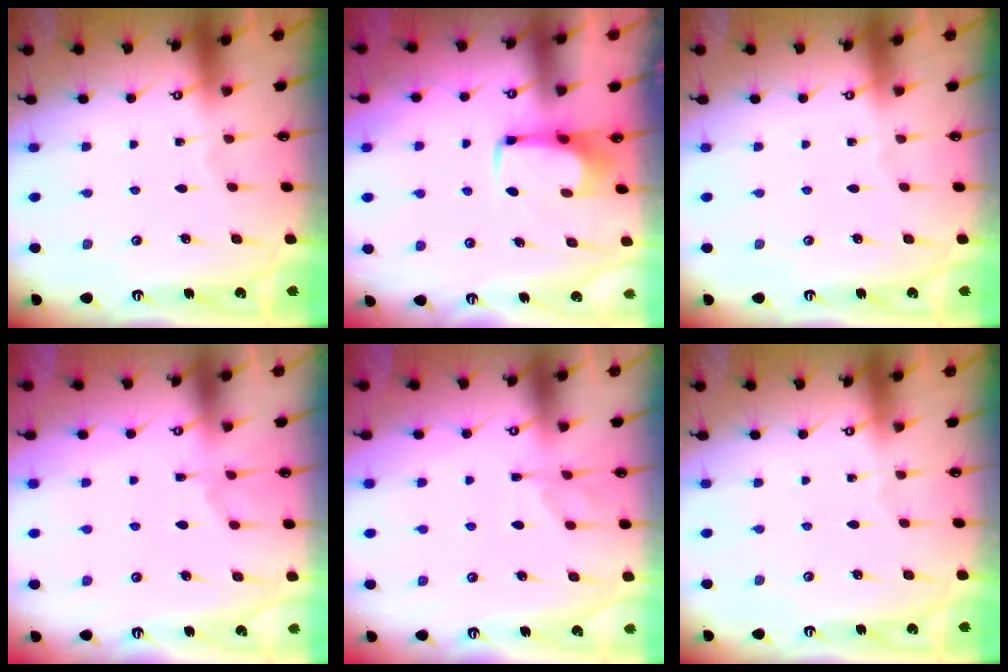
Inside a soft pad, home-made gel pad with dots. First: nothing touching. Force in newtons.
{"total": 1.0, "press": 0.9, "slide": 0.4}
{"total": 0.0}
{"total": 2.3, "press": 2.0, "slide": 1.2}
{"total": 1.6, "press": 1.0, "slide": 1.2}
{"total": 0.0}